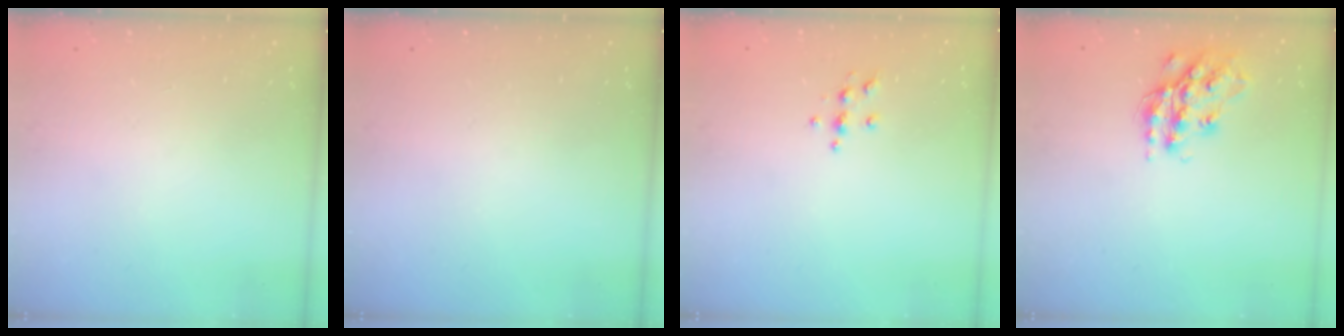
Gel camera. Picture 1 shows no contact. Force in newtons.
{"total": 0.0}
{"total": 3.9, "press": 3.9, "slide": 0.5}
{"total": 15.9, "press": 15.9, "slide": 1.0}